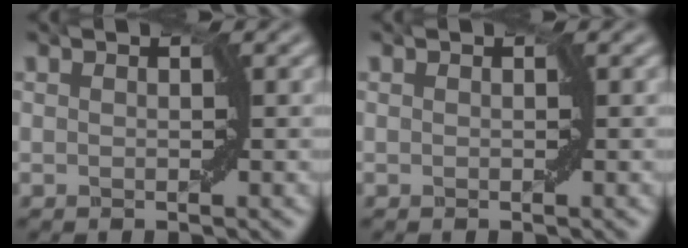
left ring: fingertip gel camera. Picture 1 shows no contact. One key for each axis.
{"total": 0.0}